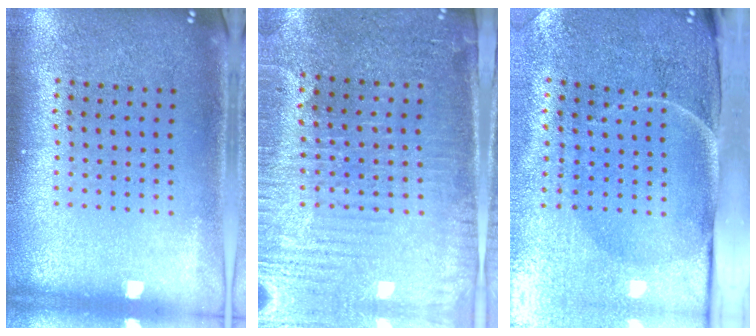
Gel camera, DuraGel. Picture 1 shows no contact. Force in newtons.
{"total": 3.2, "press": 2.9, "slide": 1.3}
{"total": 5.0, "press": 3.9, "slide": 3.0}